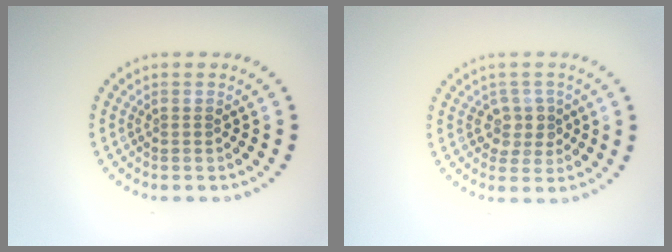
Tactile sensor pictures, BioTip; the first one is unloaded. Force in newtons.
{"total": 2.2, "press": 2.0, "slide": 1.0}